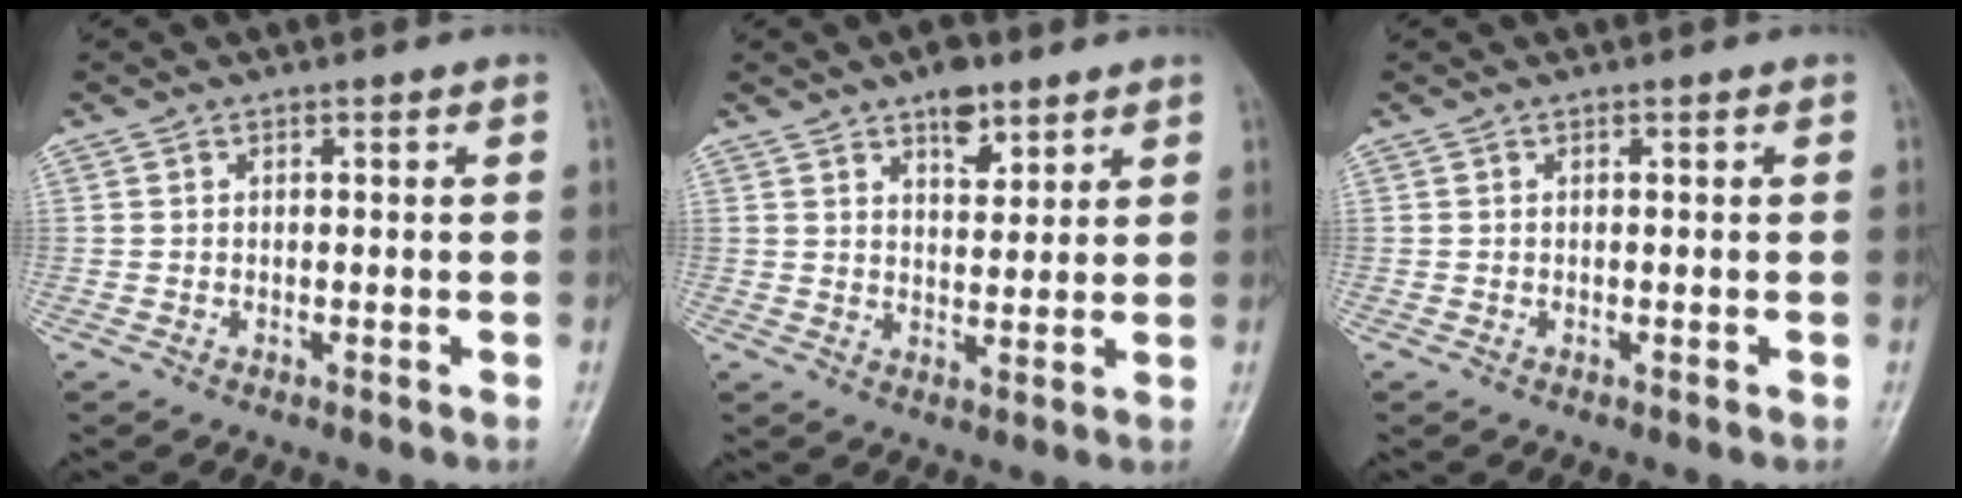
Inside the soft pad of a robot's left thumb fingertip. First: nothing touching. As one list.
[{"total": 5.9, "force": [3.9, 2.8, 3.4], "torque": [-0.031, -0.023, 0.060]}, {"total": 0.0}]